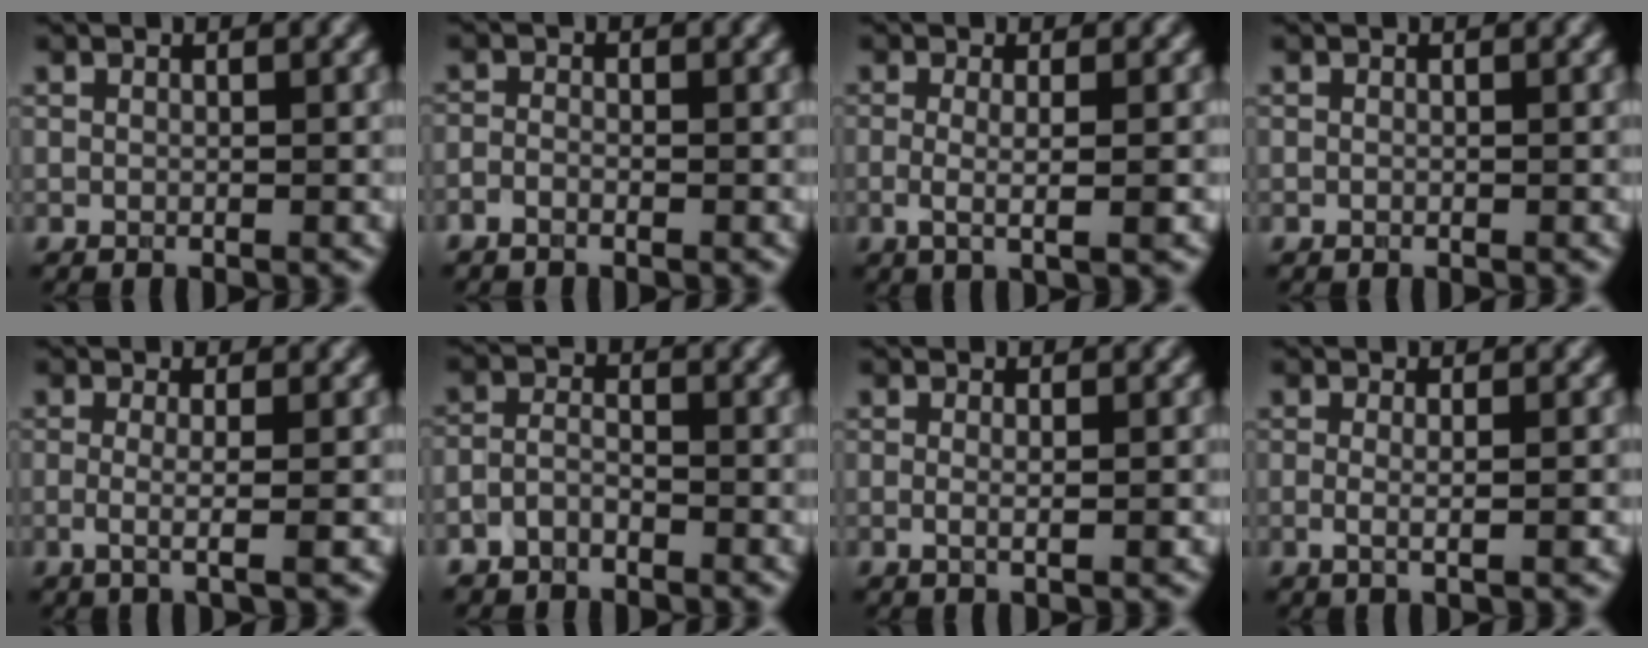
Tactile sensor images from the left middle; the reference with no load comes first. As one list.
[{"total": 1.1, "force": [-0.9, 0.4, 0.6], "torque": [-0.012, 0.000, -0.022]}, {"total": 3.2, "force": [-0.3, 0.8, 3.0], "torque": [-0.046, -0.007, -0.006]}, {"total": 0.0}, {"total": 2.8, "force": [-0.3, 0.8, 2.7], "torque": [-0.041, -0.008, -0.011]}, {"total": 1.9, "force": [-1.3, 1.0, 0.9], "torque": [-0.017, 0.006, -0.031]}, {"total": 1.6, "force": [0.0, 0.4, 1.6], "torque": [-0.022, -0.005, -0.004]}, {"total": 2.4, "force": [-0.1, 0.7, 2.3], "torque": [-0.029, -0.007, -0.010]}]